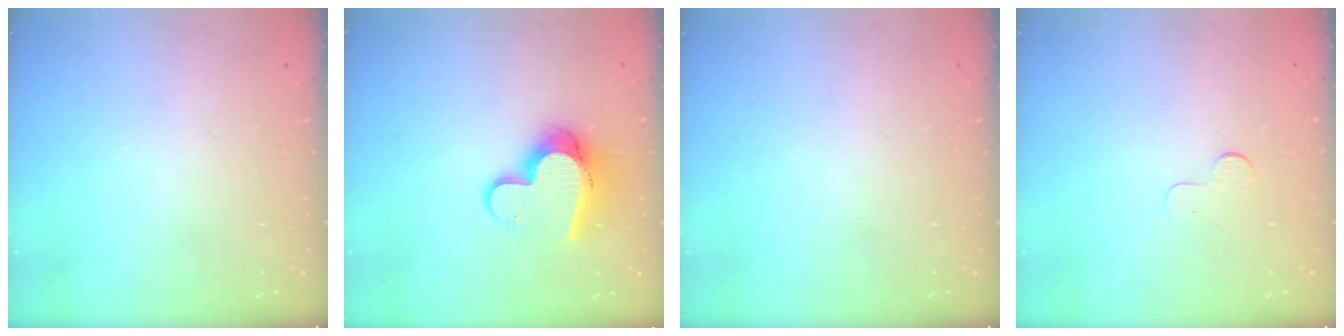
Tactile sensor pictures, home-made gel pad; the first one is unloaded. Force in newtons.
{"total": 11.5, "press": 11.4, "slide": 1.2}
{"total": 0.0}
{"total": 2.9, "press": 2.9, "slide": 0.3}